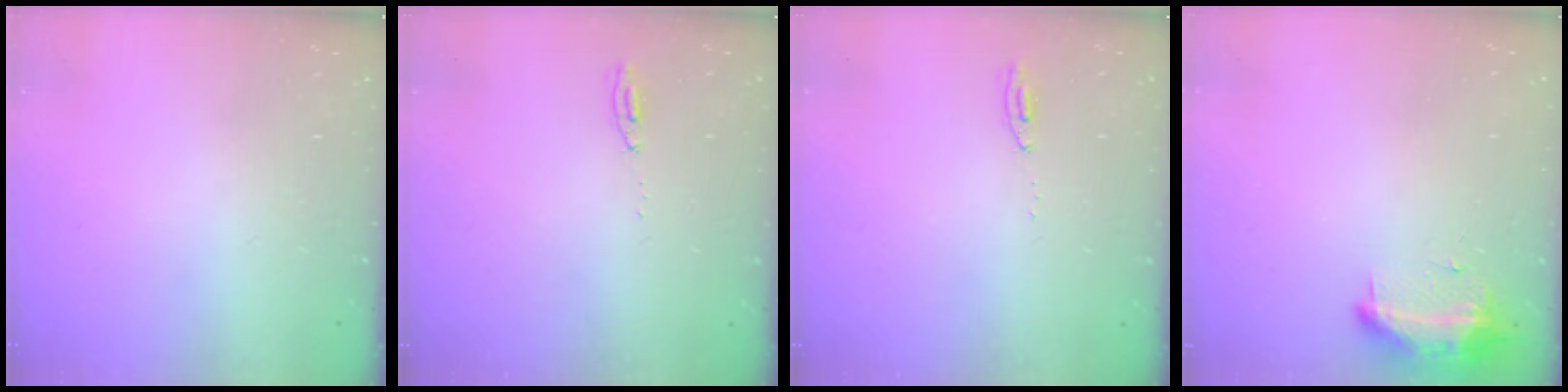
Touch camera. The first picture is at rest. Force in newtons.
{"total": 4.1, "press": 4.1, "slide": 0.4}
{"total": 4.1, "press": 4.1, "slide": 0.4}
{"total": 9.5, "press": 9.2, "slide": 2.4}